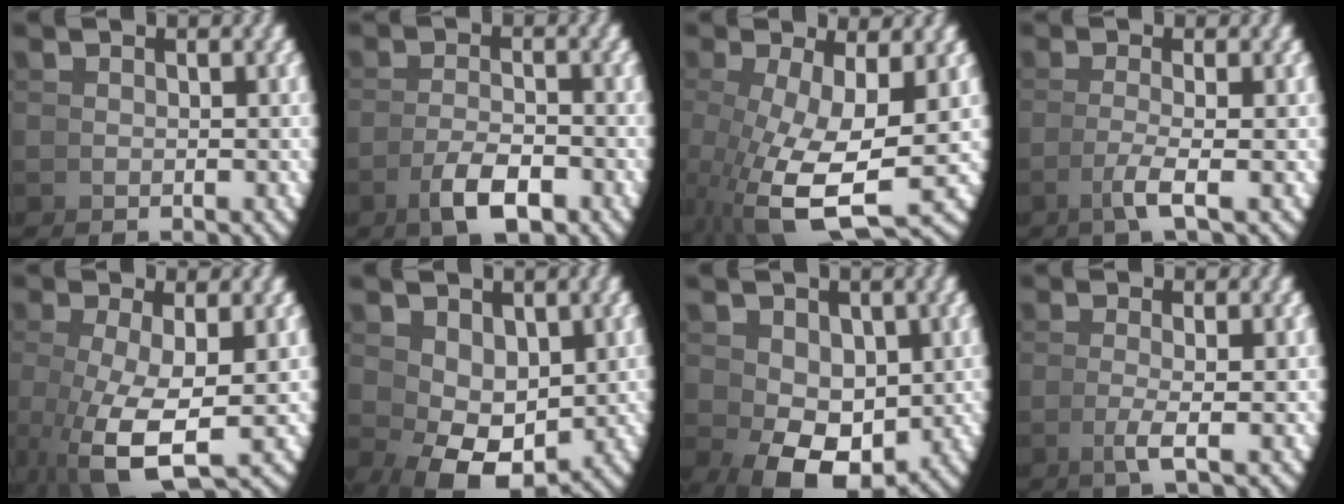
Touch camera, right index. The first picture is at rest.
{"total": 3.6, "force": [-1.9, 0.7, 3.0], "torque": [-0.036, -0.004, -0.027]}
{"total": 8.7, "force": [-0.4, 4.3, 7.6], "torque": [-0.143, -0.031, 0.013]}
{"total": 2.6, "force": [-0.6, -0.8, 2.4], "torque": [-0.048, -0.006, -0.007]}
{"total": 5.6, "force": [-0.4, 2.1, 5.2], "torque": [-0.116, -0.031, 0.015]}
{"total": 3.6, "force": [-0.7, 1.7, 3.1], "torque": [-0.059, -0.027, 0.009]}
{"total": 4.1, "force": [-1.2, 2.0, 3.4], "torque": [-0.062, -0.031, 0.007]}
{"total": 2.0, "force": [-0.3, -0.8, 1.8], "torque": [-0.039, -0.005, -0.003]}